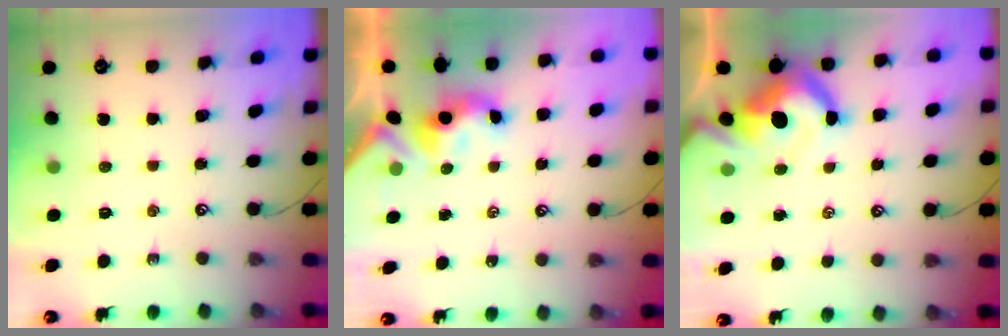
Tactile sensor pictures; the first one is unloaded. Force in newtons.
{"total": 3.4, "press": 3.4, "slide": 0.3}
{"total": 12.5, "press": 12.4, "slide": 2.0}